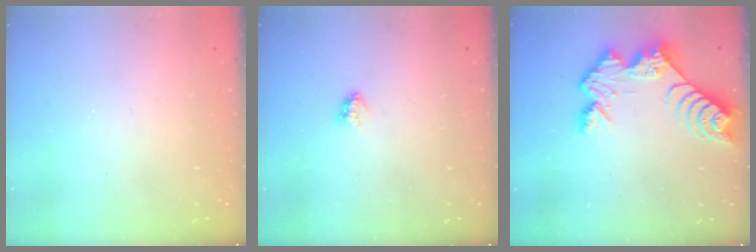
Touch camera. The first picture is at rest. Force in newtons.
{"total": 2.9, "press": 2.9, "slide": 0.3}
{"total": 11.3, "press": 11.3, "slide": 0.4}